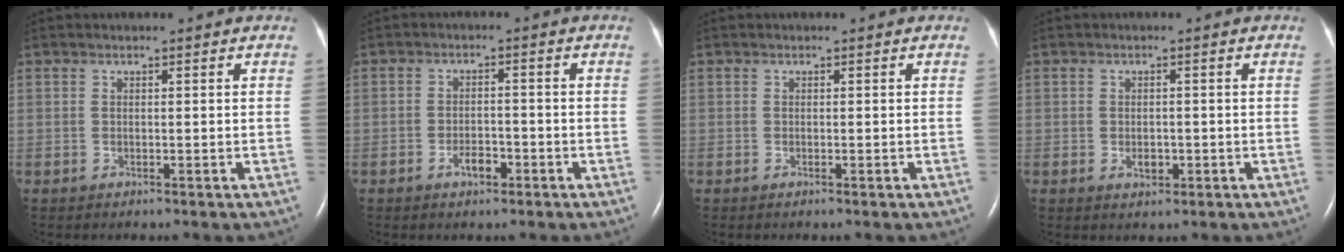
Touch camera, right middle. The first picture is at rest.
{"total": 3.0, "force": [-1.7, 1.5, 1.9], "torque": [-0.034, 0.004, -0.028]}
{"total": 0.0}
{"total": 2.0, "force": [-0.6, 1.3, 1.3], "torque": [-0.022, 0.001, -0.004]}